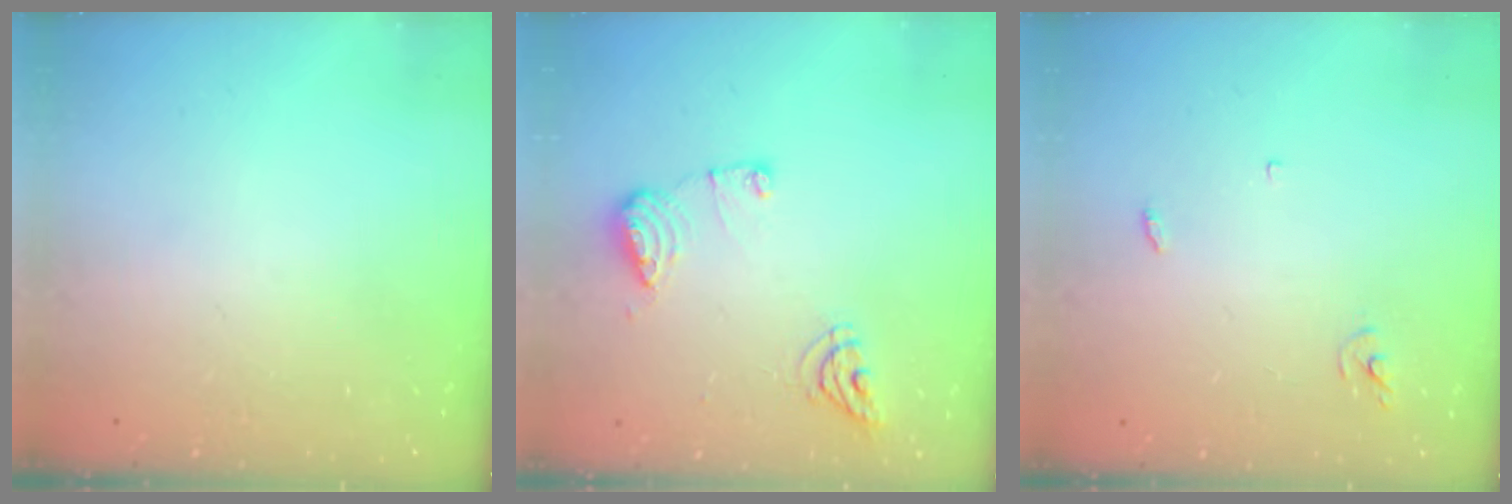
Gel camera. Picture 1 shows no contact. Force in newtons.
{"total": 9.4, "press": 9.4, "slide": 0.3}
{"total": 3.0, "press": 3.0, "slide": 0.2}